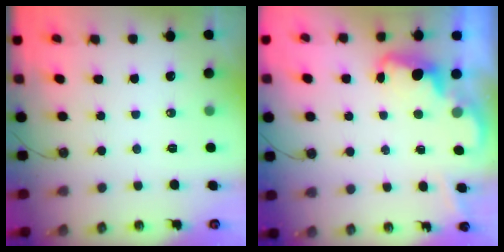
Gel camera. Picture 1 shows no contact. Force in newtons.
{"total": 2.3, "press": 2.2, "slide": 0.5}